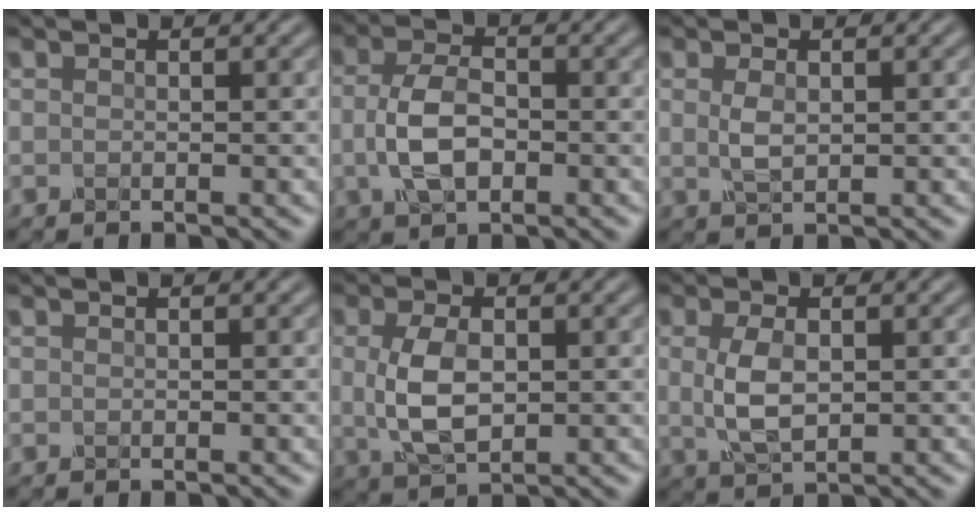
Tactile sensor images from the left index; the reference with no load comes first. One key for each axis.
{"total": 4.7, "fx": -0.6, "fy": 2.8, "fz": 3.8, "tx": -0.084, "ty": -0.003, "tz": -0.015}
{"total": 1.9, "fx": 0.3, "fy": 1.0, "fz": 1.6, "tx": -0.039, "ty": -0.002, "tz": 0.010}
{"total": 0.0}
{"total": 4.9, "fx": 0.2, "fy": 2.6, "fz": 4.1, "tx": -0.093, "ty": 0.001, "tz": 0.008}
{"total": 3.8, "fx": 0.3, "fy": 2.0, "fz": 3.2, "tx": -0.076, "ty": 0.000, "tz": 0.008}